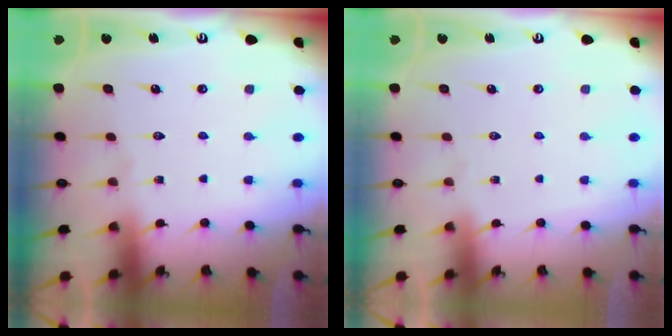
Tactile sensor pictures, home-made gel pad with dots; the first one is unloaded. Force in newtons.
{"total": 0.0}